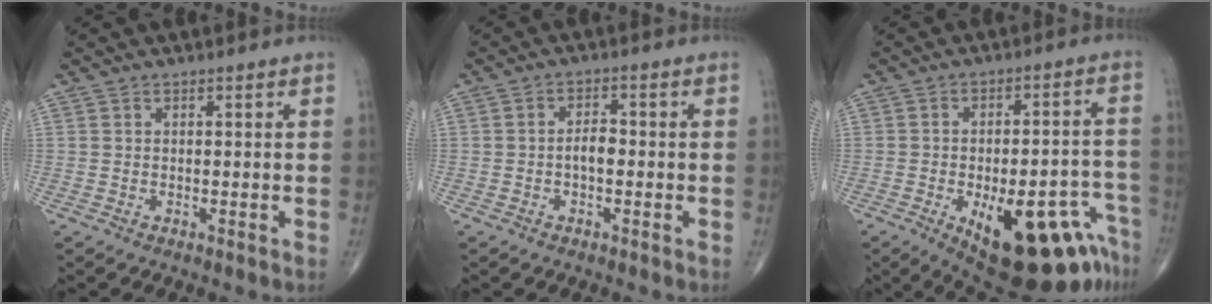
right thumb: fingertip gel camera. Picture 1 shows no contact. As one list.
[{"total": 3.0, "force": [-0.7, 1.6, 2.4], "torque": [-0.035, 0.012, -0.015]}, {"total": 22.5, "force": [-11.6, 8.8, 17.1], "torque": [-0.150, 0.056, -0.145]}]